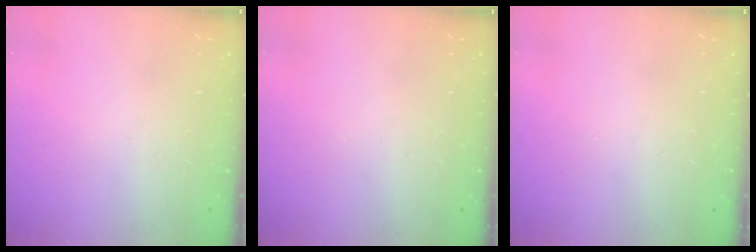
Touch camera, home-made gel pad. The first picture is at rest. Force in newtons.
{"total": 0.0}
{"total": 0.0}